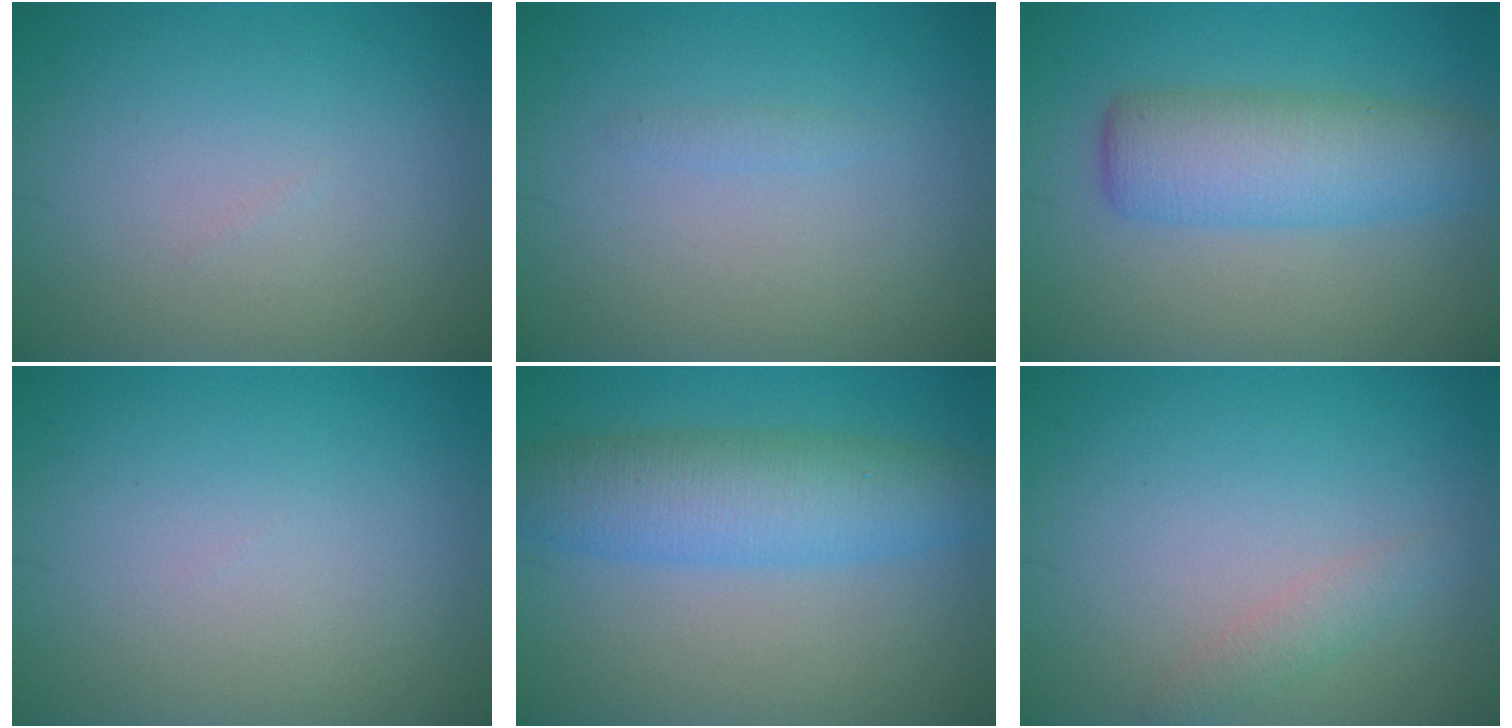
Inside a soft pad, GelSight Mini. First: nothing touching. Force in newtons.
{"total": 0.6, "press": 0.6, "slide": 0.1}
{"total": 5.7, "press": 5.7, "slide": 0.4}
{"total": 0.0}
{"total": 6.2, "press": 6.2, "slide": 0.3}
{"total": 1.4, "press": 1.4, "slide": 0.0}